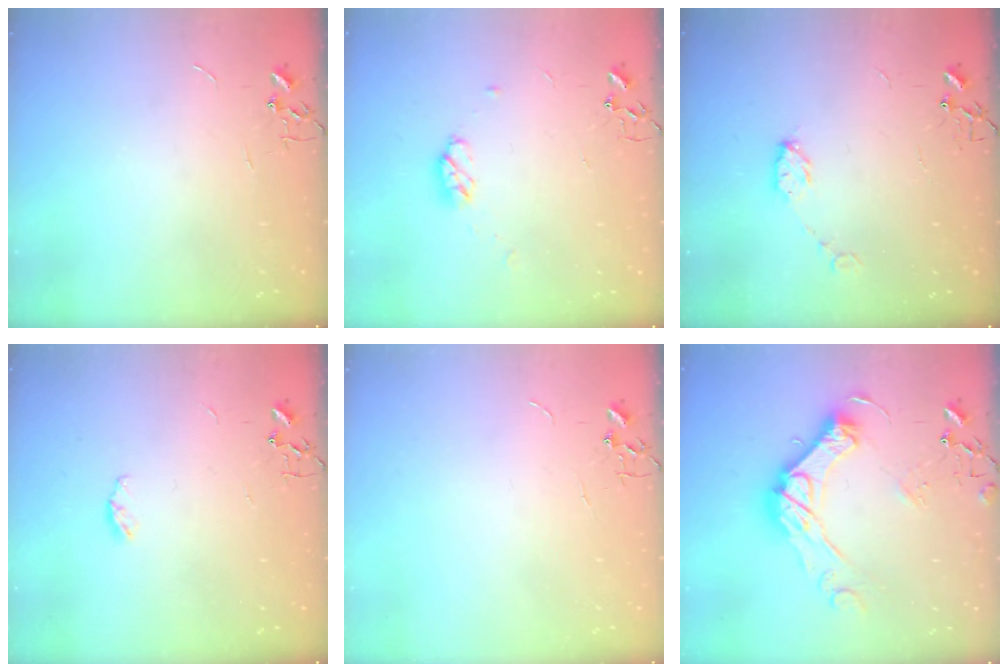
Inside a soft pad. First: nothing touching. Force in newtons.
{"total": 6.5, "press": 6.4, "slide": 0.9}
{"total": 4.9, "press": 4.8, "slide": 0.6}
{"total": 4.1, "press": 4.1, "slide": 0.6}
{"total": 0.0}
{"total": 18.7, "press": 18.6, "slide": 1.4}